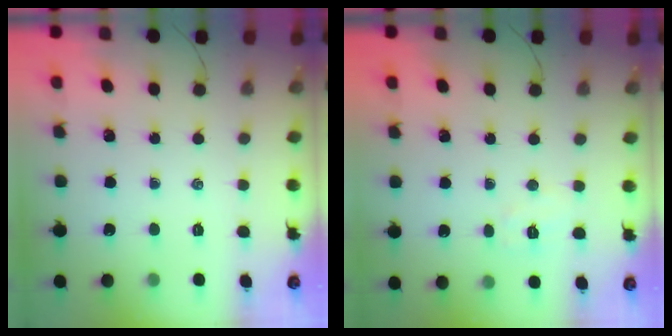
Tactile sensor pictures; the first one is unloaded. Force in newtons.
{"total": 5.1, "press": 5.0, "slide": 1.1}